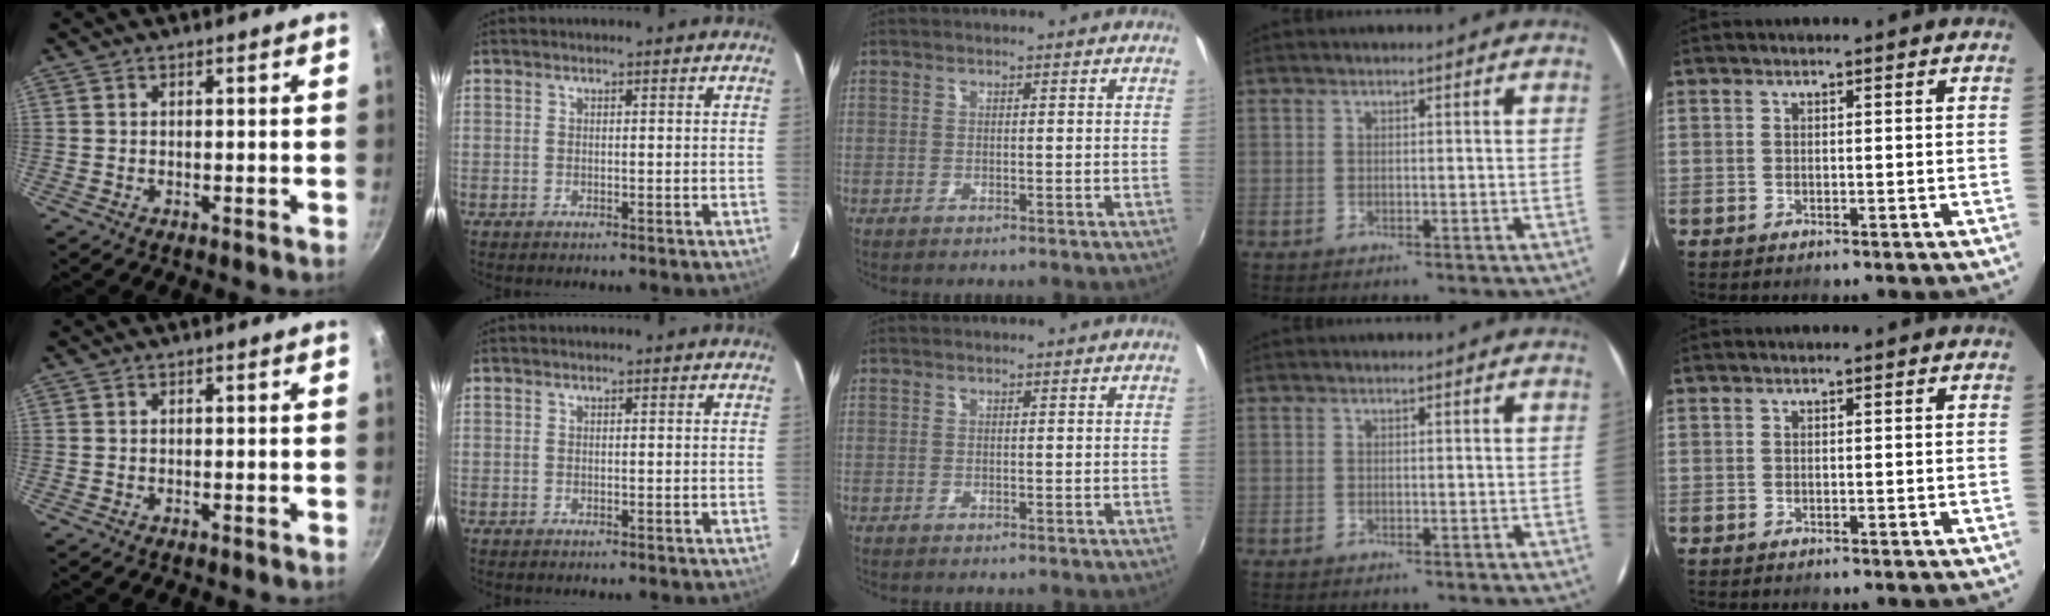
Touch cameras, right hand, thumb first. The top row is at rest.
{}